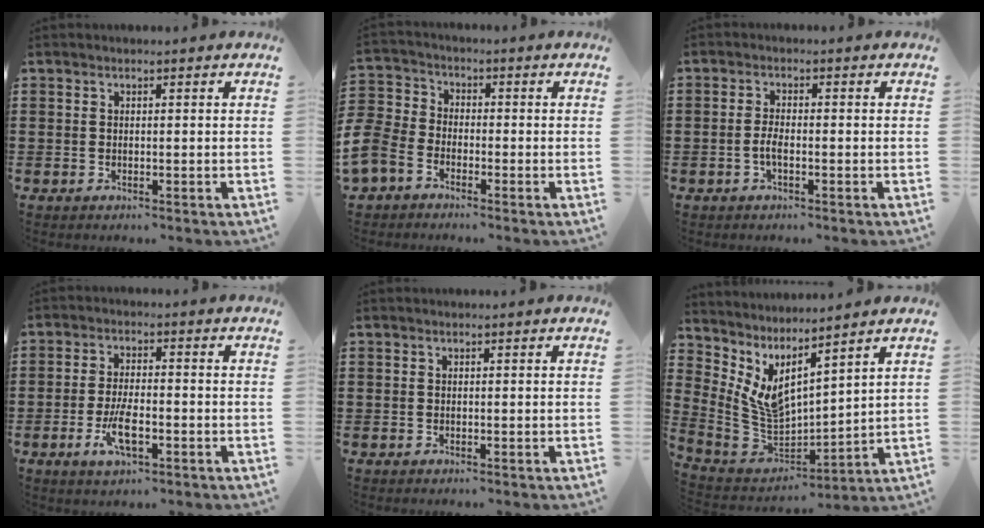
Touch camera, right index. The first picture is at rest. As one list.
[{"total": 5.5, "force": [-3.7, 3.5, 2.1], "torque": [-0.082, -0.002, -0.082]}, {"total": 2.5, "force": [-0.8, 0.7, 2.2], "torque": [-0.049, -0.001, -0.016]}, {"total": 5.9, "force": [-2.1, 2.1, 5.1], "torque": [-0.111, -0.006, -0.042]}, {"total": 0.0}, {"total": 6.4, "force": [3.7, 2.9, 4.4], "torque": [-0.127, -0.050, 0.063]}]